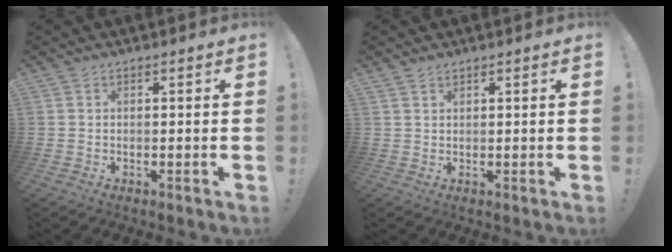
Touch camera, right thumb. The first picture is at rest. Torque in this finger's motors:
{"motor_torque": [-0.30, -0.25, -0.13, 0.14, 0.08]}